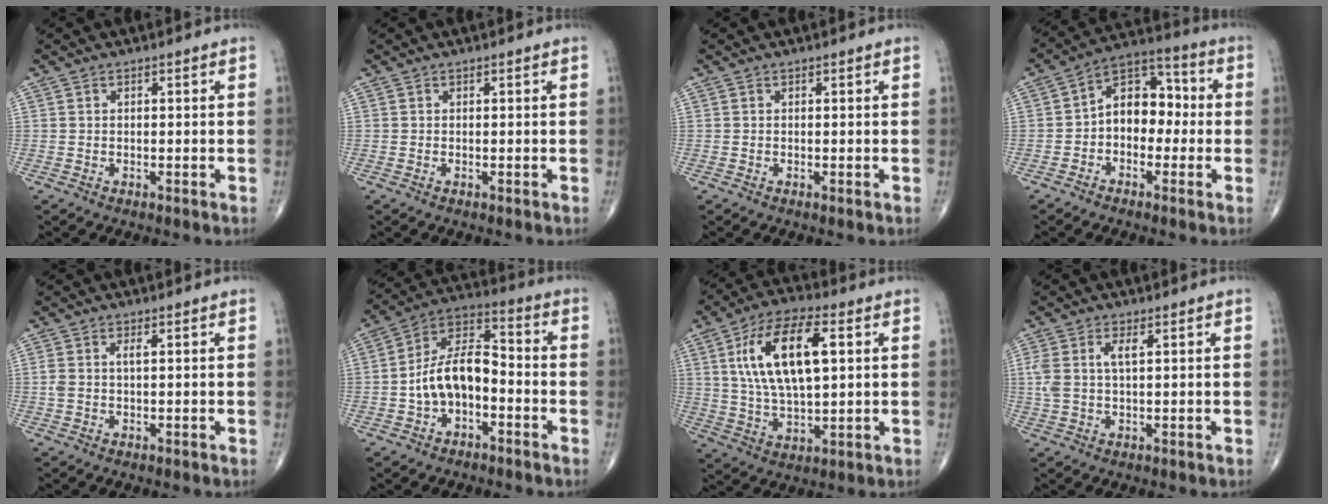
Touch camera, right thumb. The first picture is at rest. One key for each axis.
{"total": 0.0}
{"total": 0.0}
{"total": 10.4, "fx": -1.0, "fy": 7.3, "fz": 7.4, "tx": -0.079, "ty": 0.045, "tz": -0.035}
{"total": 2.0, "fx": 0.4, "fy": 0.7, "fz": 1.8, "tx": -0.050, "ty": 0.013, "tz": 0.009}
{"total": 12.2, "fx": -2.8, "fy": 7.1, "fz": 9.5, "tx": -0.157, "ty": 0.051, "tz": -0.060}
{"total": 16.5, "fx": 4.1, "fy": 7.1, "fz": 14.4, "tx": -0.262, "ty": 0.003, "tz": 0.075}
{"total": 4.7, "fx": 1.3, "fy": 2.0, "fz": 4.0, "tx": -0.101, "ty": 0.013, "tz": 0.030}